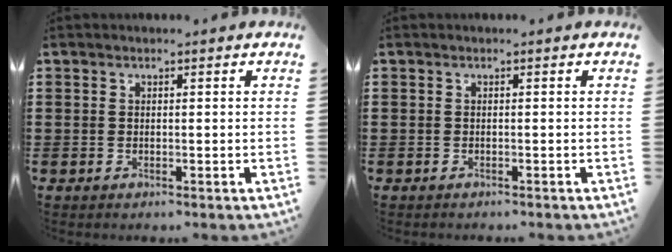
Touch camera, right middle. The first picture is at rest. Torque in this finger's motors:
{"motor_torque": [0.34, -0.49, 0.00, 0.02]}